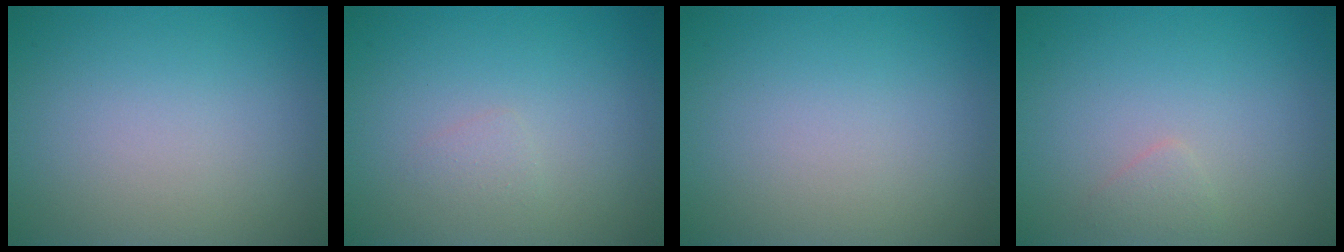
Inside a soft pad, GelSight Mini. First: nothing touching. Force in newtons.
{"total": 0.7, "press": 0.7, "slide": 0.0}
{"total": 0.0}
{"total": 0.9, "press": 0.9, "slide": 0.1}